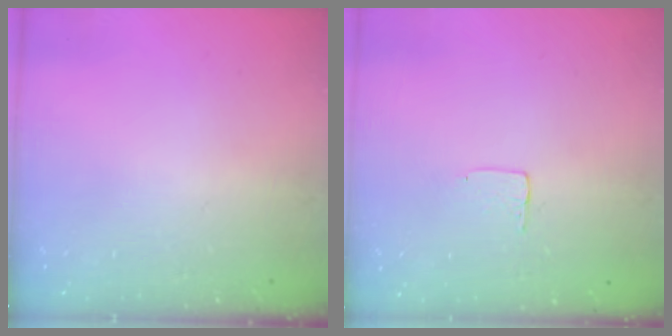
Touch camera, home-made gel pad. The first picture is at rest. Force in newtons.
{"total": 3.7, "press": 3.7, "slide": 0.1}